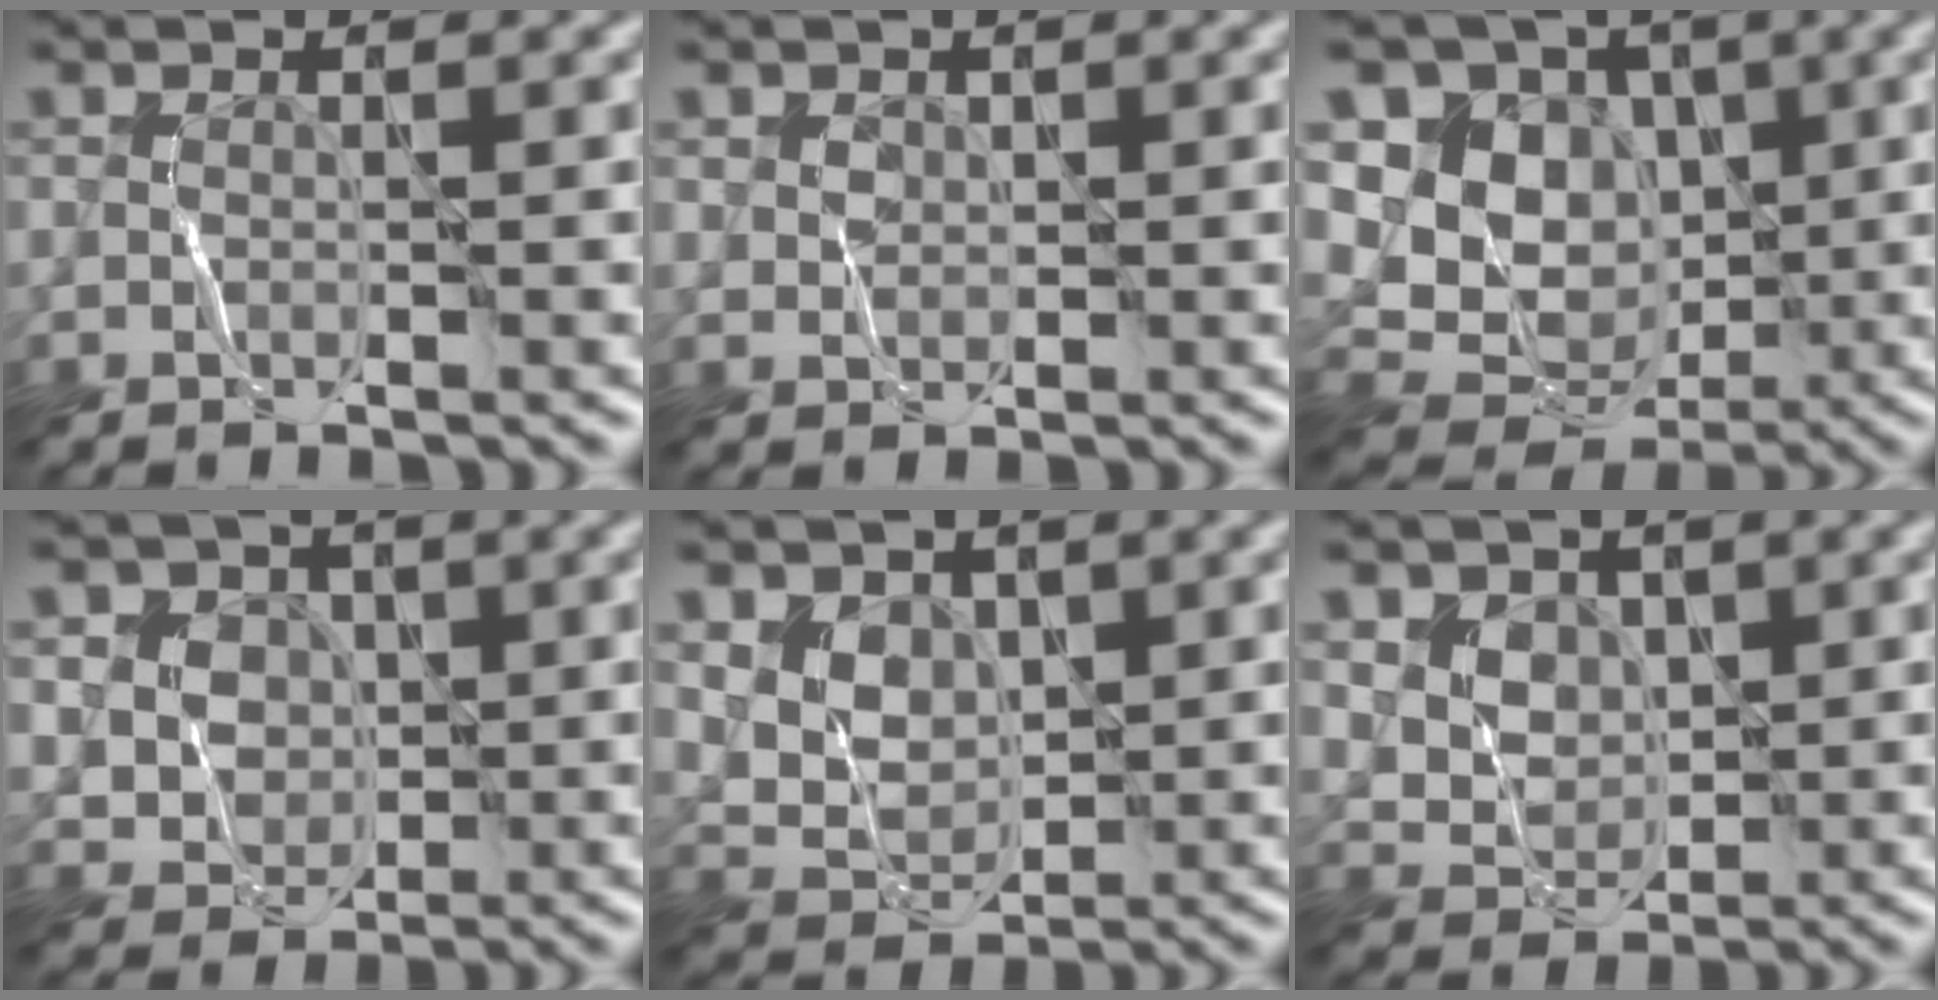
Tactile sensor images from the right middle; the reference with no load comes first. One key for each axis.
{"total": 0.6, "fx": 0.4, "fy": 0.4, "fz": -0.3, "tx": -0.004, "ty": 0.002, "tz": 0.014}
{"total": 7.2, "fx": 2.5, "fy": 6.2, "fz": 2.6, "tx": -0.056, "ty": 0.005, "tz": 0.046}
{"total": 2.8, "fx": 1.0, "fy": 2.6, "fz": 0.1, "tx": -0.014, "ty": -0.003, "tz": 0.028}
{"total": 2.5, "fx": 1.5, "fy": 2.0, "fz": 0.5, "tx": -0.019, "ty": -0.002, "tz": 0.035}
{"total": 2.6, "fx": 1.6, "fy": 2.0, "fz": 0.3, "tx": -0.021, "ty": -0.001, "tz": 0.034}